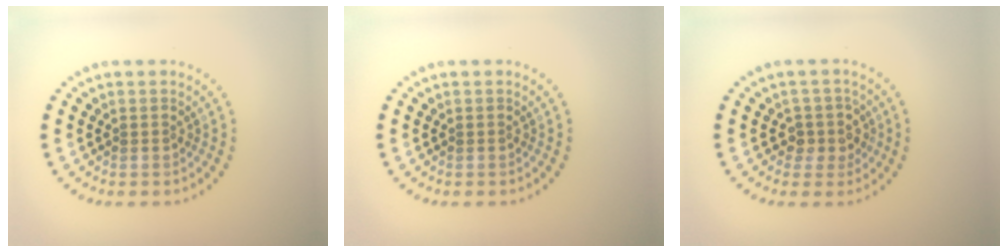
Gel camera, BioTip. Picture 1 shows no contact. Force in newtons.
{"total": 0.0}
{"total": 2.4, "press": 2.0, "slide": 1.3}